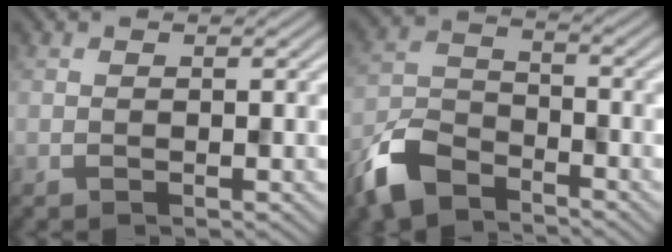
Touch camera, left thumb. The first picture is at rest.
{"total": 7.9, "force": [-5.9, 3.5, 3.9], "torque": [-0.087, -0.005, -0.138]}